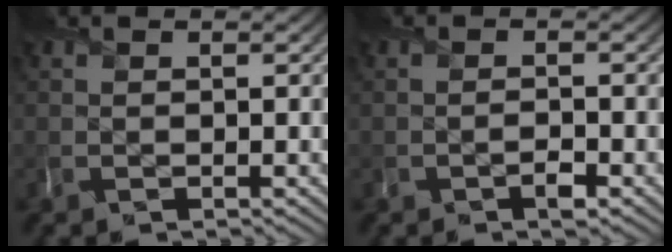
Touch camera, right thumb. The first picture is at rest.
{"total": 1.4, "force": [-1.1, 0.3, 0.7], "torque": [-0.008, -0.004, -0.021]}